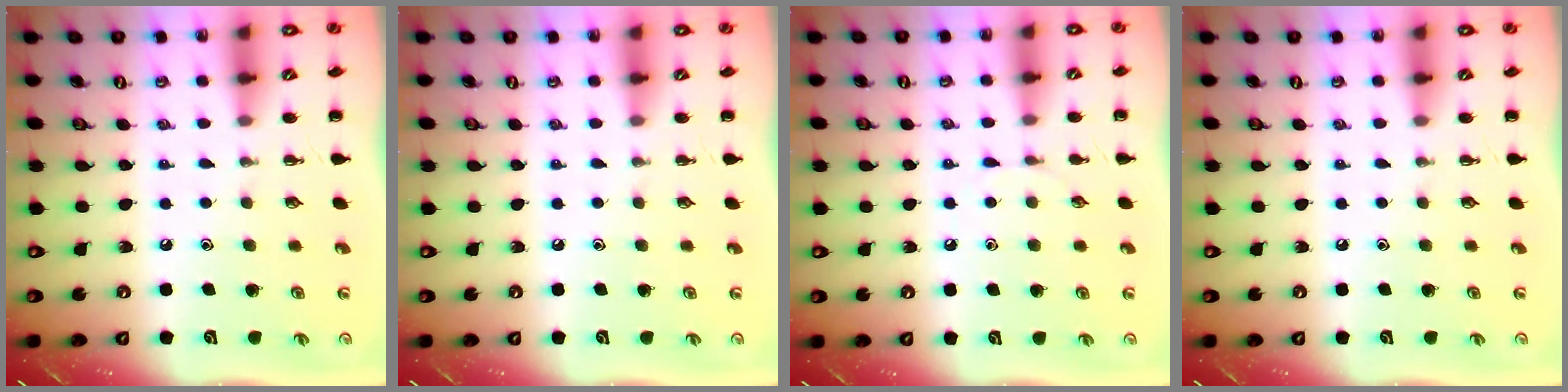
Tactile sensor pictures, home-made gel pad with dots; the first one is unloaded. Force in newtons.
{"total": 0.0}
{"total": 3.8, "press": 3.6, "slide": 1.4}
{"total": 0.0}